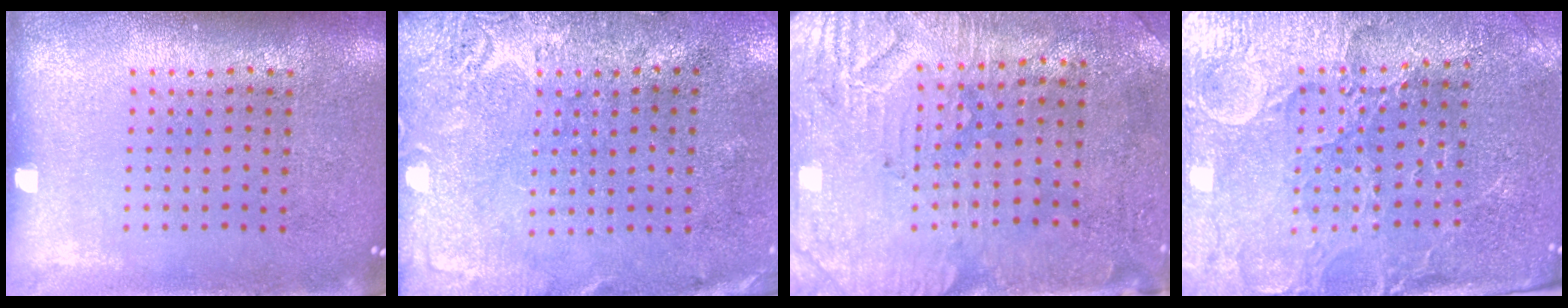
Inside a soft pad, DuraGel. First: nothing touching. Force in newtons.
{"total": 2.6, "press": 2.1, "slide": 1.6}
{"total": 3.1, "press": 2.6, "slide": 1.5}
{"total": 3.5, "press": 3.4, "slide": 1.1}